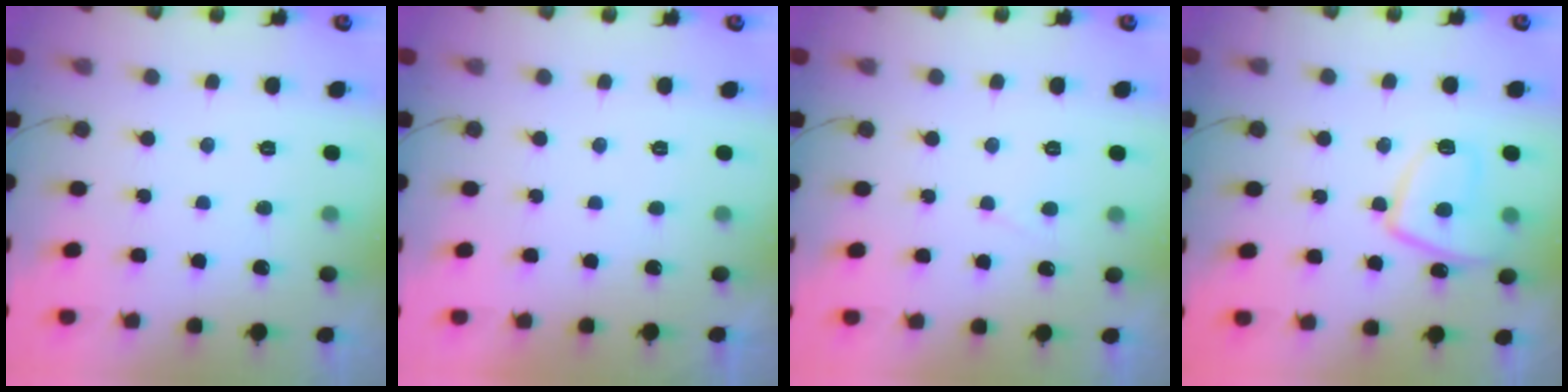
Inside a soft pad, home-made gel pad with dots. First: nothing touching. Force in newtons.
{"total": 2.3, "press": 2.3, "slide": 0.3}
{"total": 2.6, "press": 2.6, "slide": 0.3}
{"total": 10.0, "press": 9.9, "slide": 1.1}